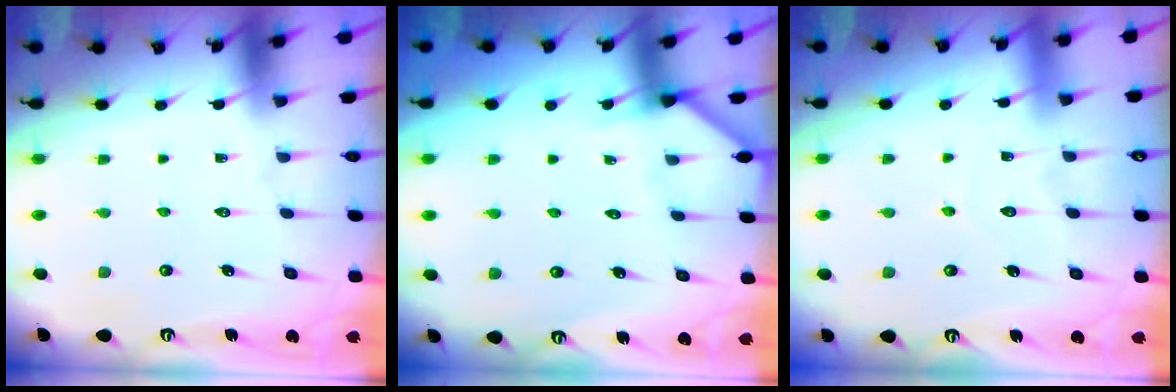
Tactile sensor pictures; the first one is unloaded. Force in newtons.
{"total": 2.6, "press": 2.6, "slide": 0.1}
{"total": 4.5, "press": 4.4, "slide": 0.5}